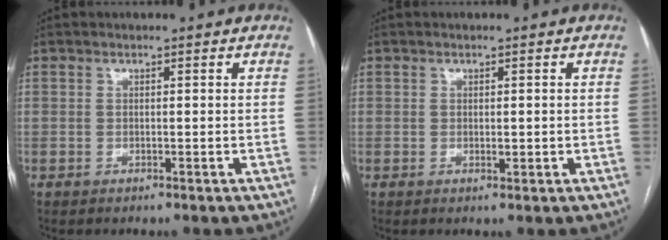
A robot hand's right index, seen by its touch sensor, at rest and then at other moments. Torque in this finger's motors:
{"motor_torque": [-0.11, 0.25, 0.00, 0.00]}